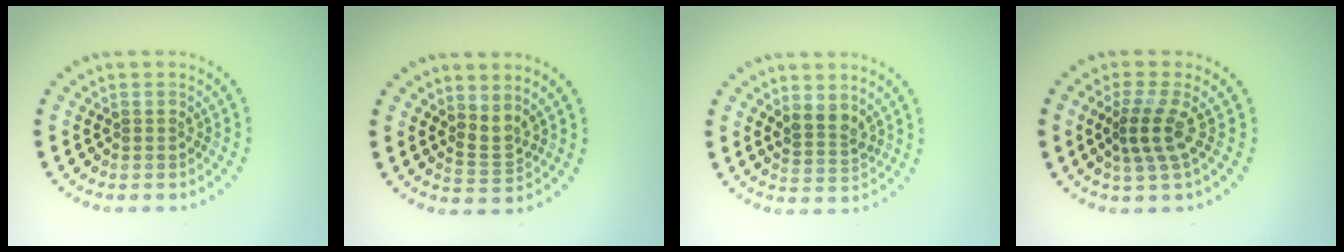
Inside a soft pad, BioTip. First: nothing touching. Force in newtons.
{"total": 1.7, "press": 1.2, "slide": 1.1}
{"total": 2.3, "press": 1.9, "slide": 1.3}
{"total": 2.9, "press": 2.2, "slide": 1.9}